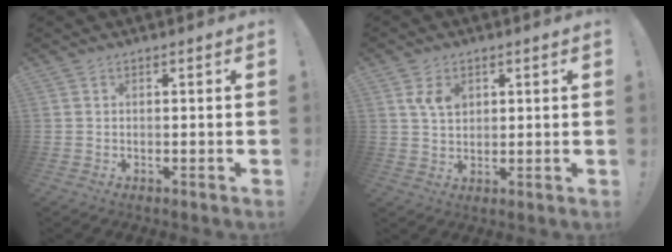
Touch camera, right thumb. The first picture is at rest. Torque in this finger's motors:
{"motor_torque": [0.50, 0.83, 0.31, 0.21, 0.01]}